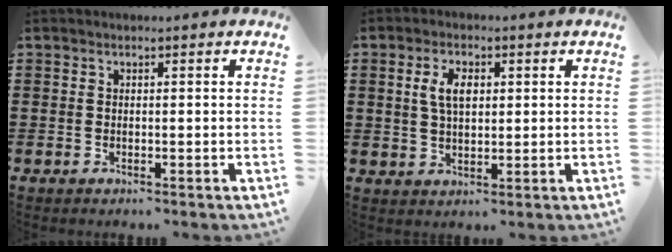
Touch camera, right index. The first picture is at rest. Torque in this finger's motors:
{"motor_torque": [0.16, -0.09, 0.32, 0.11]}